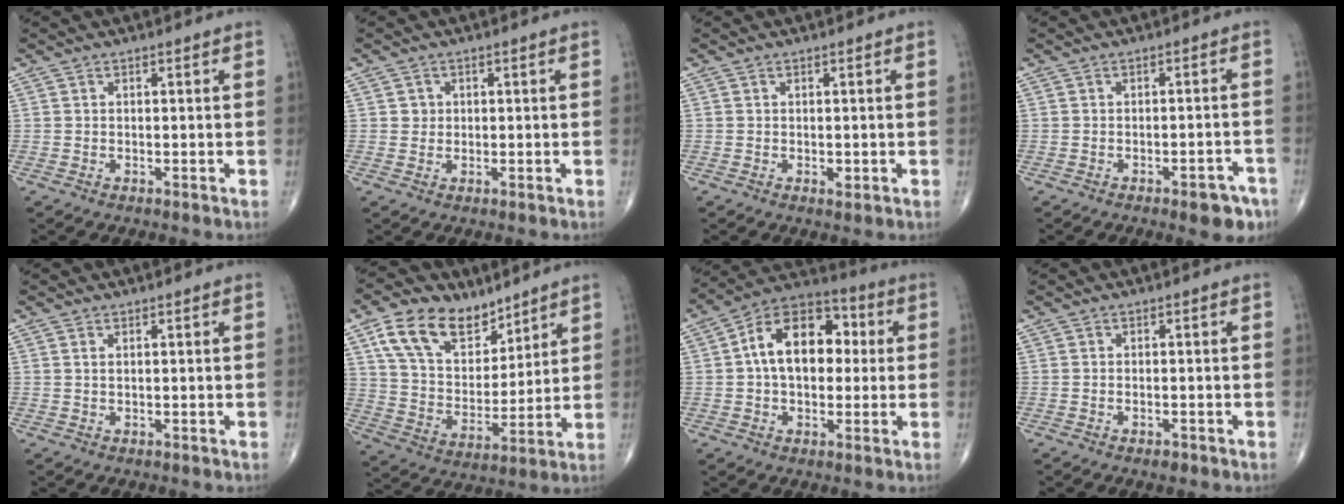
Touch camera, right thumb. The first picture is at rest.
{"total": 1.6, "force": [0.3, 1.6, 0.3], "torque": [0.005, 0.002, 0.002]}
{"total": 1.1, "force": [-0.2, 0.7, 0.8], "torque": [-0.008, -0.002, -0.004]}
{"total": 5.3, "force": [-3.3, 2.1, 3.6], "torque": [-0.028, 0.020, -0.036]}
{"total": 0.7, "force": [0.3, 0.2, 0.5], "torque": [-0.013, 0.004, 0.007]}
{"total": 16.4, "force": [10.0, 9.9, 8.4], "torque": [-0.116, -0.038, 0.189]}
{"total": 15.7, "force": [1.8, 10.1, 11.9], "torque": [-0.161, 0.032, 0.018]}
{"total": 1.4, "force": [-0.9, 0.7, 0.9], "torque": [-0.017, 0.005, -0.011]}